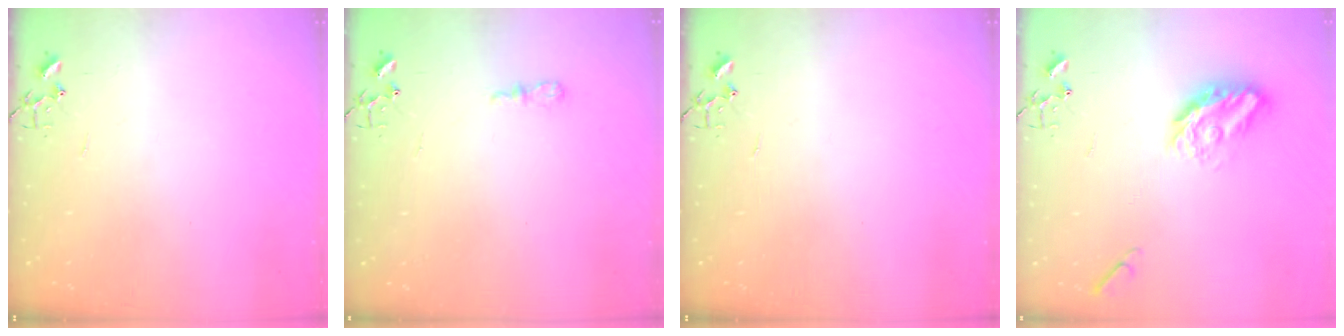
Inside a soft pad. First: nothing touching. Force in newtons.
{"total": 4.5, "press": 4.5, "slide": 0.5}
{"total": 0.0}
{"total": 11.3, "press": 11.3, "slide": 0.6}